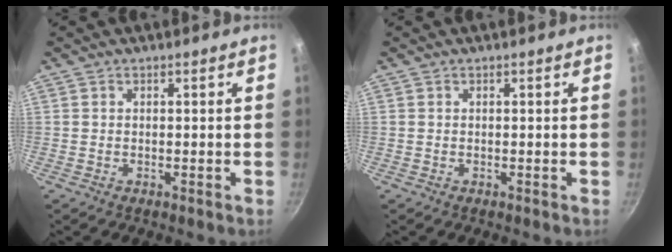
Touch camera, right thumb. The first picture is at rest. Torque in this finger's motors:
{"motor_torque": [-0.04, 0.05, -0.04, 0.01, 0.00]}